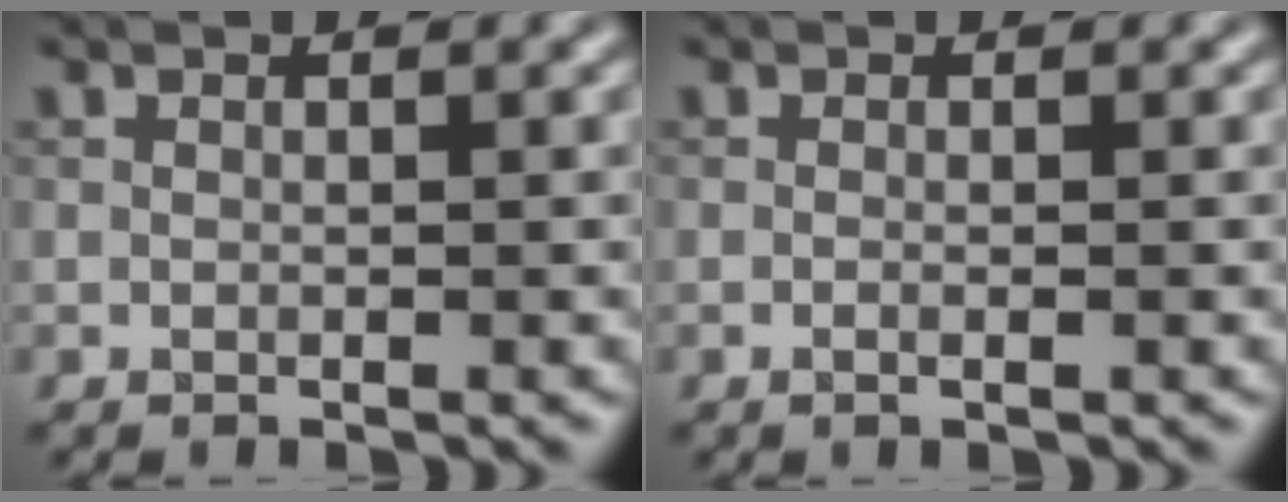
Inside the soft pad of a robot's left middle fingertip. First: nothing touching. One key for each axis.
{"total": 0.7, "fx": -0.2, "fy": 0.1, "fz": 0.7, "tx": -0.012, "ty": -0.002, "tz": -0.005}